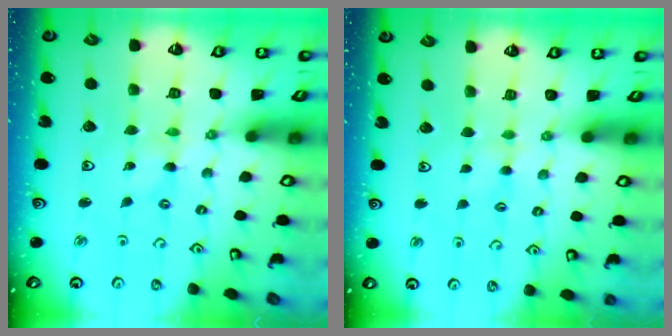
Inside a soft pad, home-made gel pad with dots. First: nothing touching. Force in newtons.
{"total": 2.0, "press": 1.9, "slide": 0.4}